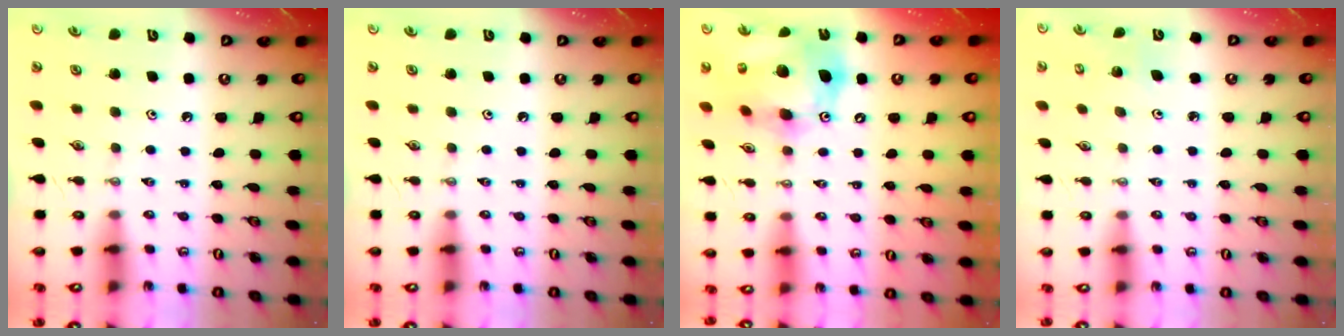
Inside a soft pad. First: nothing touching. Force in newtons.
{"total": 0.0}
{"total": 18.6, "press": 18.4, "slide": 2.8}
{"total": 2.7, "press": 2.7, "slide": 0.5}